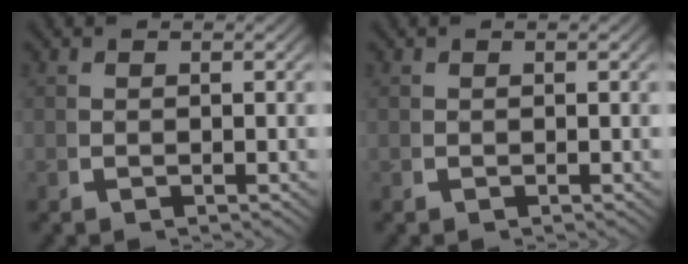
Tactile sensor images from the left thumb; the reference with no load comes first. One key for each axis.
{"total": 0.0}